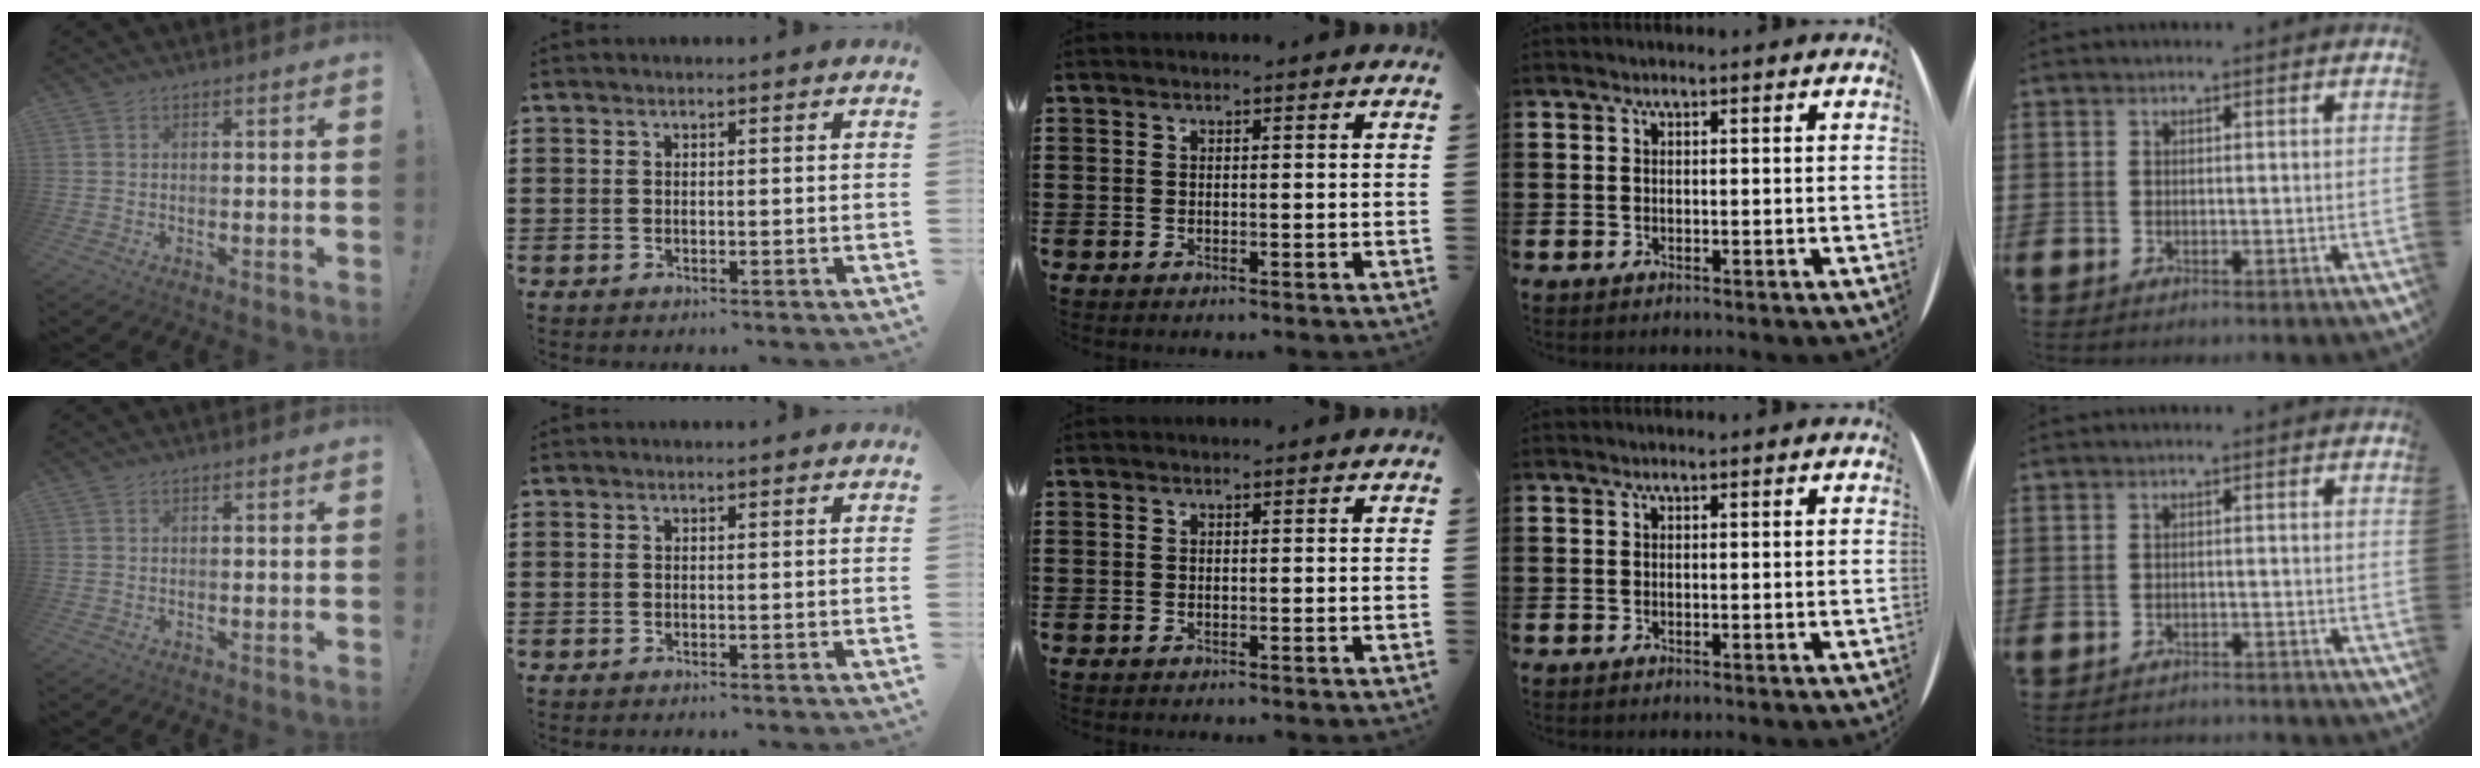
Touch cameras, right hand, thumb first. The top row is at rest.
{"little": {"total": 1.3, "force": [-1.2, 0.0, -0.1], "torque": [-0.003, 0.003, -0.027]}}